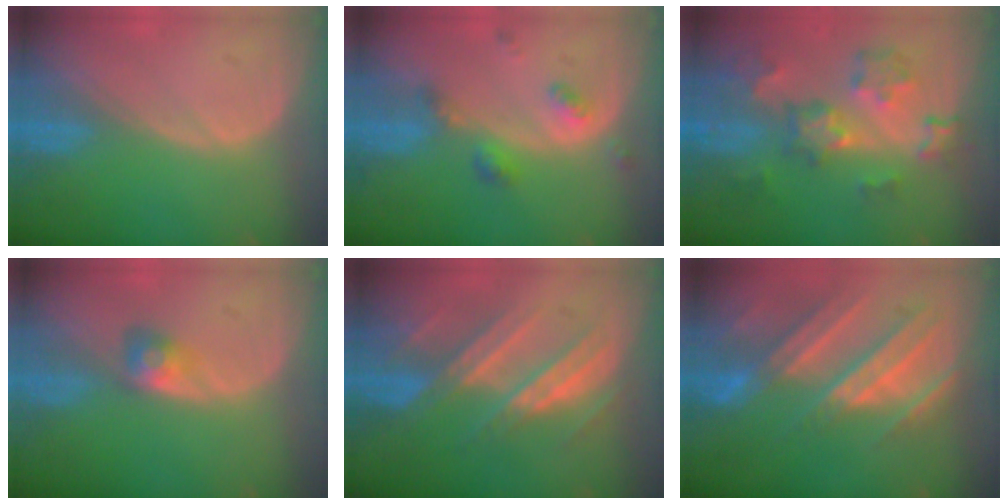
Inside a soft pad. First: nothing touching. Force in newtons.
{"total": 5.0, "press": 4.4, "slide": 2.4}
{"total": 9.2, "press": 8.1, "slide": 4.5}
{"total": 2.9, "press": 2.5, "slide": 1.4}
{"total": 8.0, "press": 7.9, "slide": 1.1}
{"total": 10.5, "press": 9.6, "slide": 4.2}